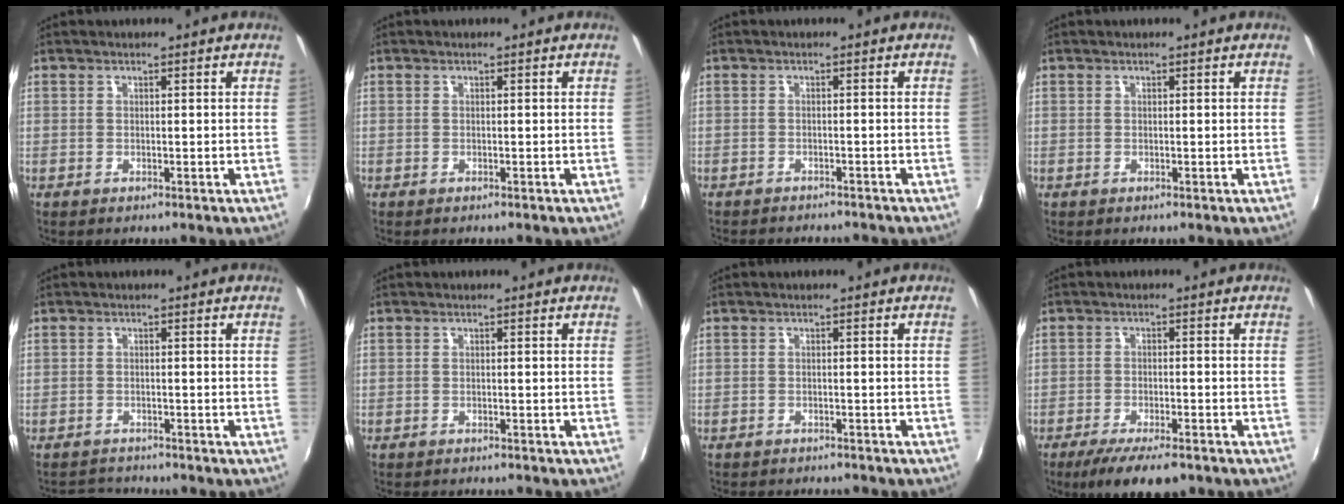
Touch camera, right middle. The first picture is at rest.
{"total": 0.0}
{"total": 5.8, "force": [-5.4, 1.4, 1.9], "torque": [-0.050, -0.015, -0.078]}
{"total": 0.0}
{"total": 3.3, "force": [-3.2, 0.9, -0.2], "torque": [-0.010, 0.005, -0.059]}
{"total": 2.9, "force": [-2.7, 0.5, 0.9], "torque": [-0.025, -0.014, -0.043]}
{"total": 6.0, "force": [-5.5, 1.4, 1.9], "torque": [-0.051, -0.015, -0.080]}
{"total": 9.8, "force": [-7.4, 2.5, 5.9], "torque": [-0.128, -0.028, -0.122]}